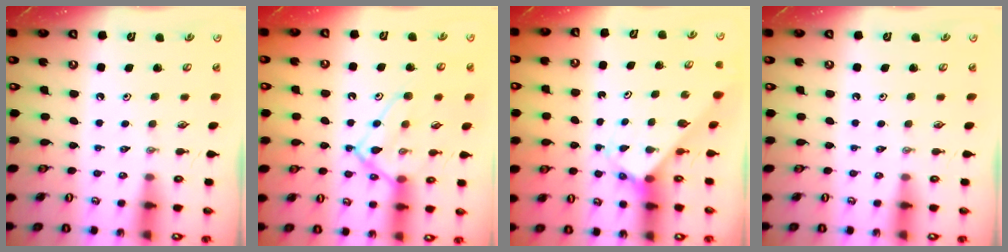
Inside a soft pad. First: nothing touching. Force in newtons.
{"total": 15.6, "press": 15.5, "slide": 1.3}
{"total": 2.7, "press": 2.7, "slide": 0.1}
{"total": 0.0}